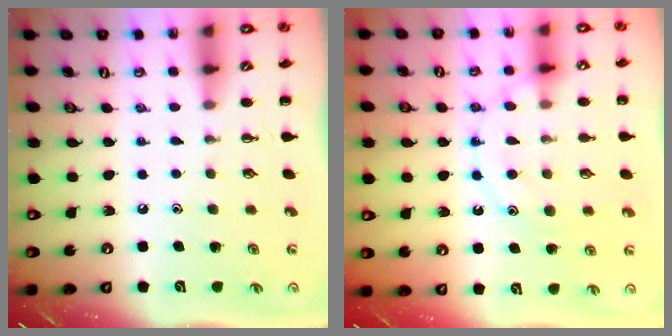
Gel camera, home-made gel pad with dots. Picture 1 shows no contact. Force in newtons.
{"total": 12.3, "press": 12.3, "slide": 1.0}